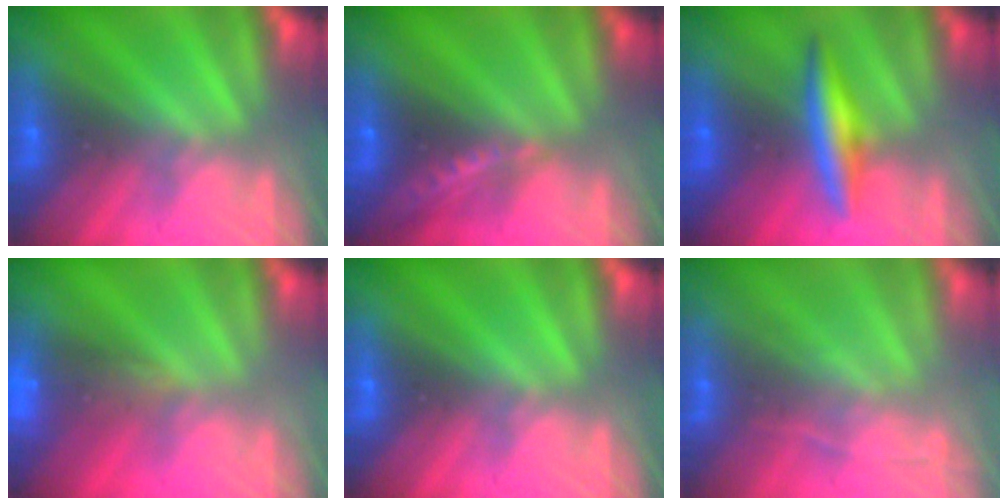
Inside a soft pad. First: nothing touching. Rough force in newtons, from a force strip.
{"total": 3.9}
{"total": 2.6}
{"total": 9.4}
{"total": 0.0}
{"total": 2.0}